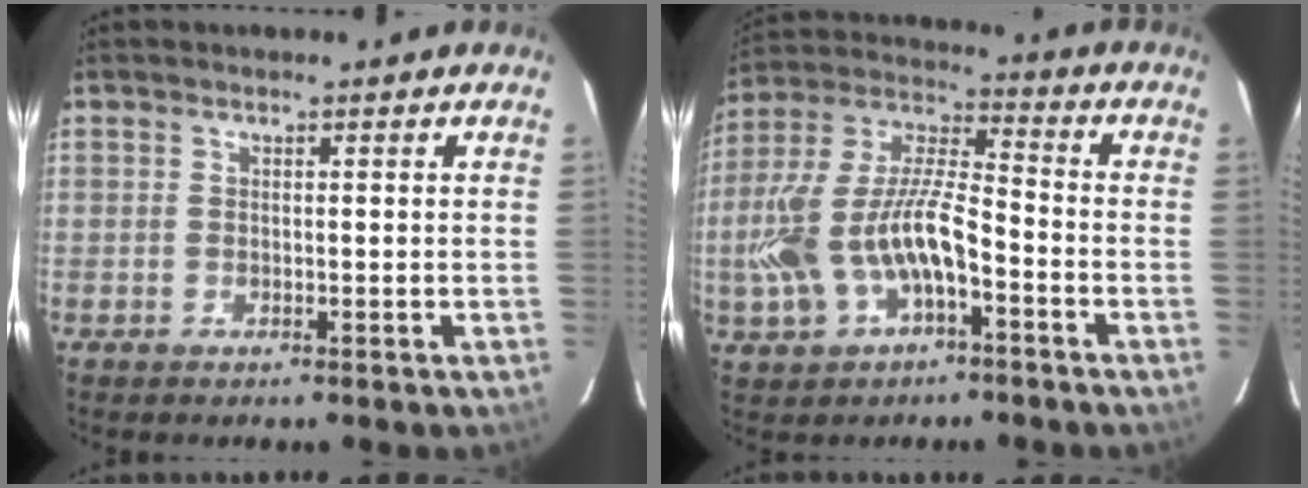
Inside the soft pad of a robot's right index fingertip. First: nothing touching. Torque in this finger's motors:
{"motor_torque": [0.63, -0.38, 0.60, 0.21]}